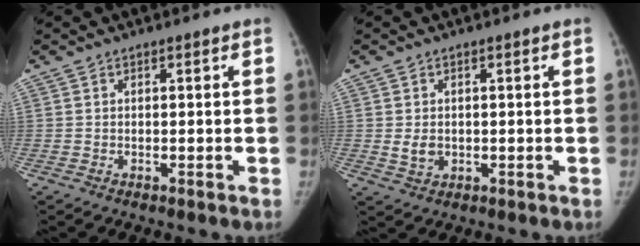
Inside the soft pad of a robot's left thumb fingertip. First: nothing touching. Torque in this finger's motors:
{"motor_torque": [-0.11, 0.12, 0.26, 0.03, 0.00]}